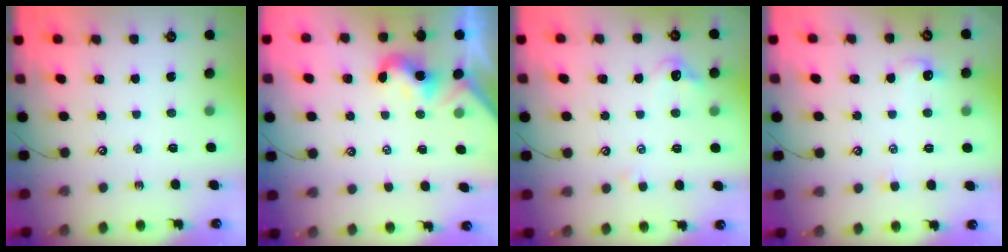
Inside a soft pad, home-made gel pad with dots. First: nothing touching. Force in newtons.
{"total": 0.6, "press": 0.4, "slide": 0.4}
{"total": 0.8, "press": 0.5, "slide": 0.7}
{"total": 1.3, "press": 1.2, "slide": 0.5}